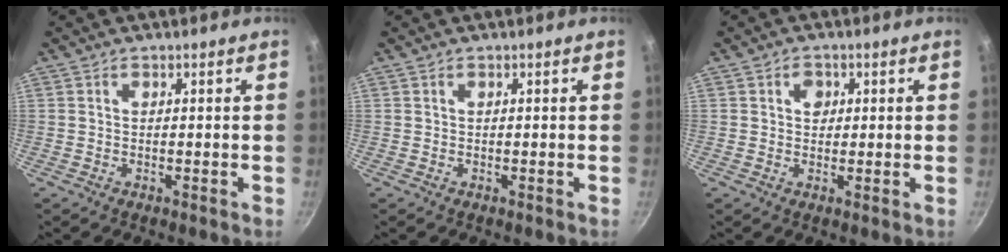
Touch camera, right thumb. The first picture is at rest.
{"total": 0.0}
{"total": 2.6, "force": [0.7, 2.2, 1.2], "torque": [-0.002, -0.001, 0.007]}